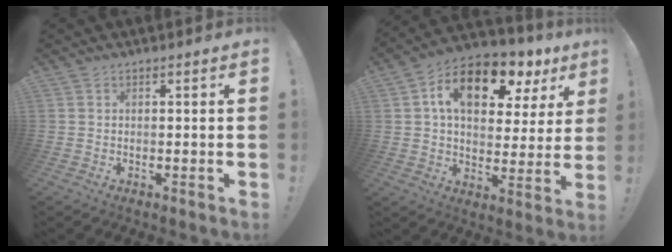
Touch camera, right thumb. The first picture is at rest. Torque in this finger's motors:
{"motor_torque": [1.18, 3.83, 0.28, 0.21, 0.07]}